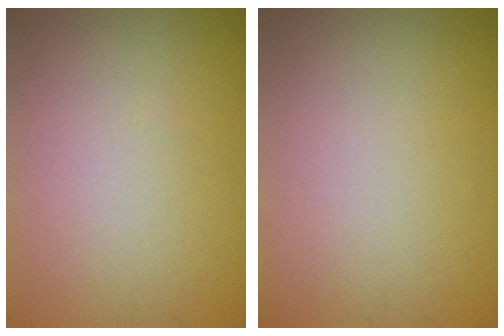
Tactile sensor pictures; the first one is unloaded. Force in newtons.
{"total": 0.0}